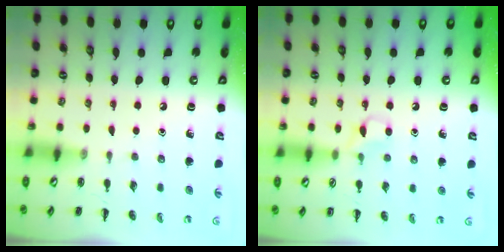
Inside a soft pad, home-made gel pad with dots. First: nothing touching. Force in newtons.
{"total": 3.7, "press": 3.5, "slide": 1.3}